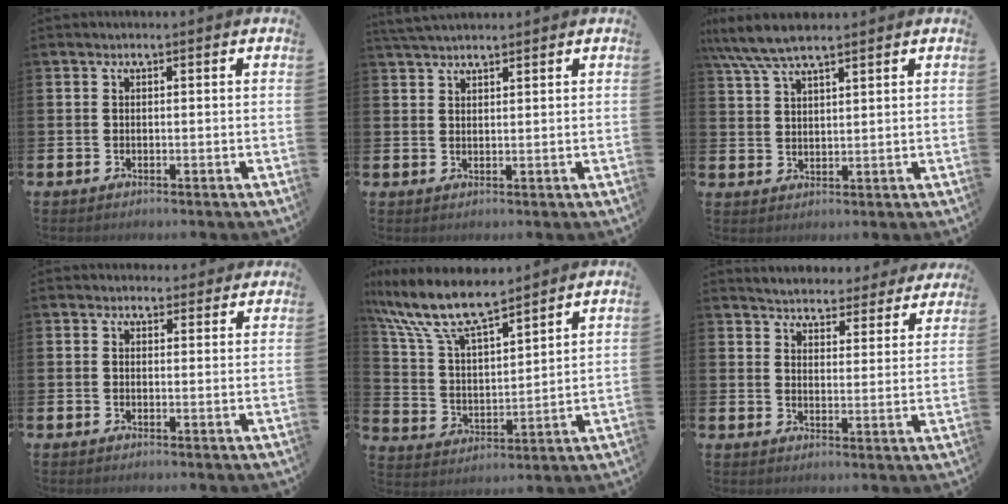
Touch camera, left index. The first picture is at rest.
{"total": 2.8, "force": [2.7, 0.6, 0.8], "torque": [-0.015, -0.006, 0.049]}
{"total": 6.7, "force": [5.8, 1.2, 3.1], "torque": [-0.069, -0.017, 0.105]}
{"total": 2.0, "force": [1.8, 0.9, -0.1], "torque": [0.019, -0.007, 0.029]}
{"total": 10.3, "force": [9.1, 2.2, 4.2], "torque": [-0.121, -0.047, 0.163]}
{"total": 4.3, "force": [4.3, 0.6, 0.0], "torque": [-0.014, -0.036, 0.071]}